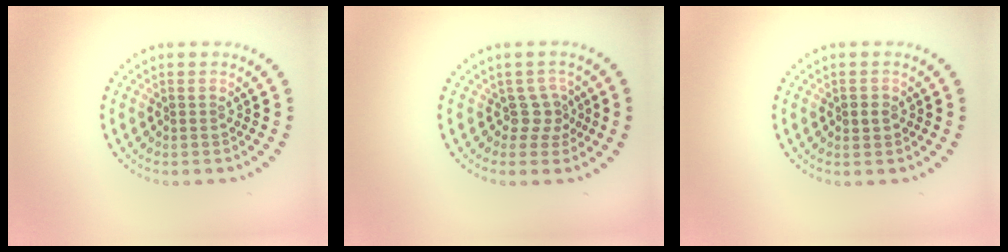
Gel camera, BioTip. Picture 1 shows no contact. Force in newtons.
{"total": 1.9, "press": 1.5, "slide": 1.2}
{"total": 1.1, "press": 1.1, "slide": 0.2}